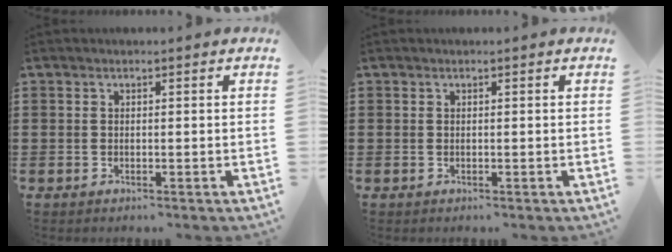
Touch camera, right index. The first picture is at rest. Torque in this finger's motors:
{"motor_torque": [-0.88, 1.26, -0.02, -0.01]}